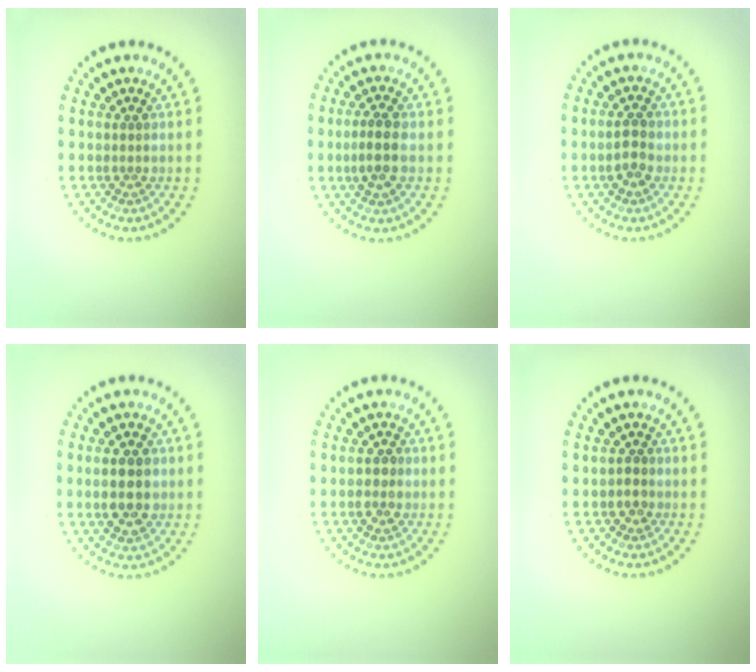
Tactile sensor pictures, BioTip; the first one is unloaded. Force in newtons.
{"total": 2.6, "press": 2.5, "slide": 0.7}
{"total": 2.2, "press": 2.2, "slide": 0.2}
{"total": 4.7, "press": 4.7, "slide": 0.4}
{"total": 1.7, "press": 1.7, "slide": 0.1}
{"total": 0.7, "press": 0.6, "slide": 0.4}